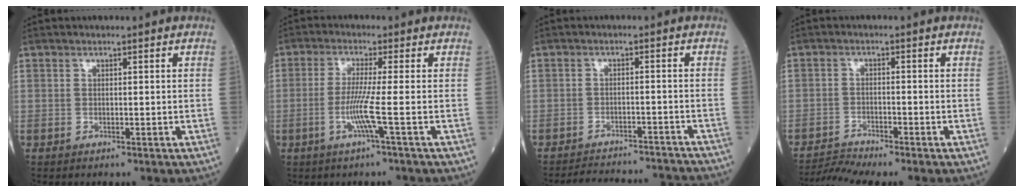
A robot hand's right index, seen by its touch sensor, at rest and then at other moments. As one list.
[{"total": 4.8, "force": [-1.4, -1.4, 4.4], "torque": [-0.093, -0.010, -0.028]}, {"total": 12.5, "force": [-12.2, 1.0, 2.2], "torque": [-0.032, 0.009, -0.156]}, {"total": 3.6, "force": [-3.3, -1.4, -0.1], "torque": [-0.009, -0.018, -0.063]}]